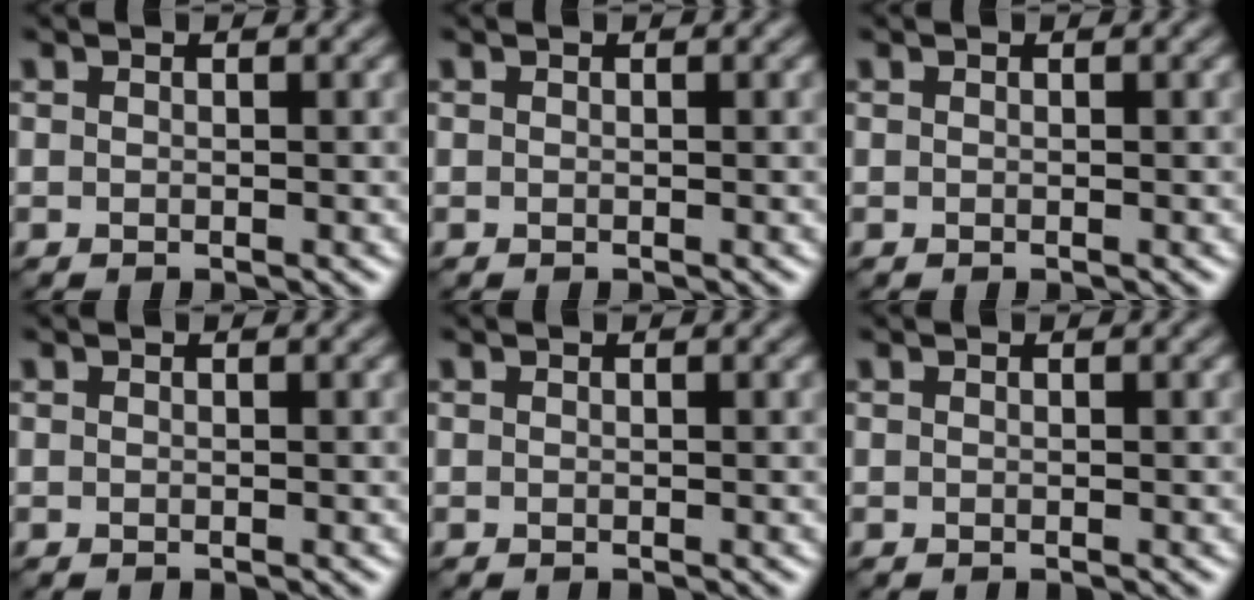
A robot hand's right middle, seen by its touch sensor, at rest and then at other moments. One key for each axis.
{"total": 0.0}
{"total": 0.0}
{"total": 0.0}
{"total": 0.0}
{"total": 0.0}